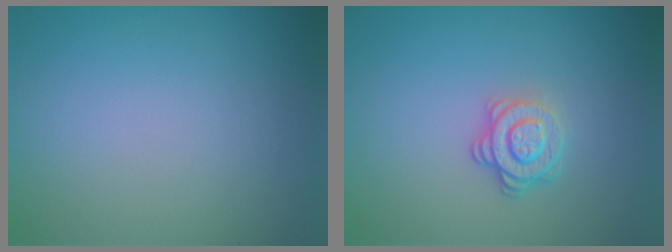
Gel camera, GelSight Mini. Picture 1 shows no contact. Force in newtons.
{"total": 2.9, "press": 2.5, "slide": 1.6}